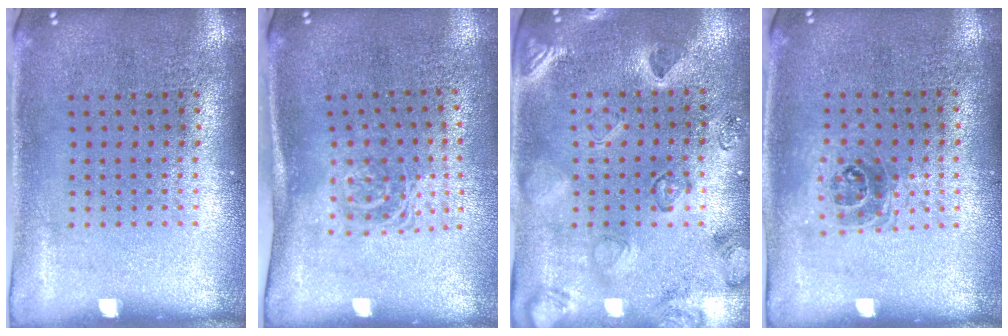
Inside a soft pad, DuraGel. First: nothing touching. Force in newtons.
{"total": 1.5, "press": 1.1, "slide": 1.0}
{"total": 2.3, "press": 2.0, "slide": 1.0}
{"total": 1.1, "press": 0.9, "slide": 0.6}